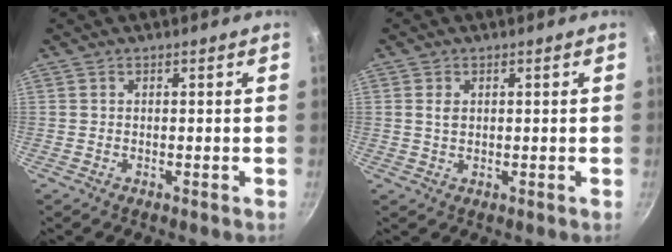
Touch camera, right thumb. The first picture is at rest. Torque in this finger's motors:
{"motor_torque": [-0.08, 0.07, -0.18, -0.18, -0.04]}